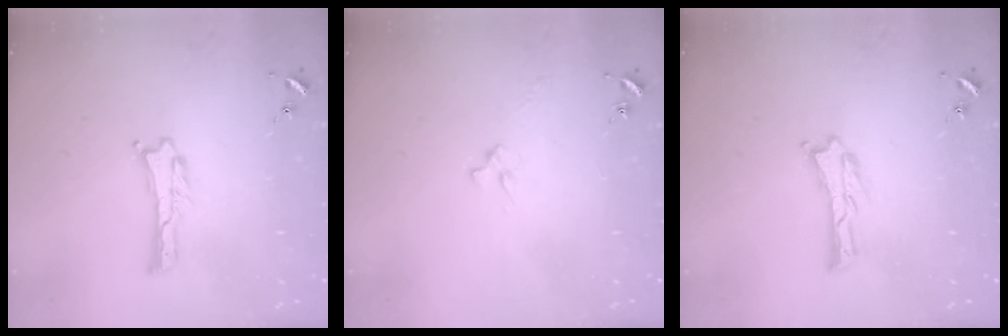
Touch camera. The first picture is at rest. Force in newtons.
{"total": 2.4, "press": 2.4, "slide": 0.3}
{"total": 0.0}